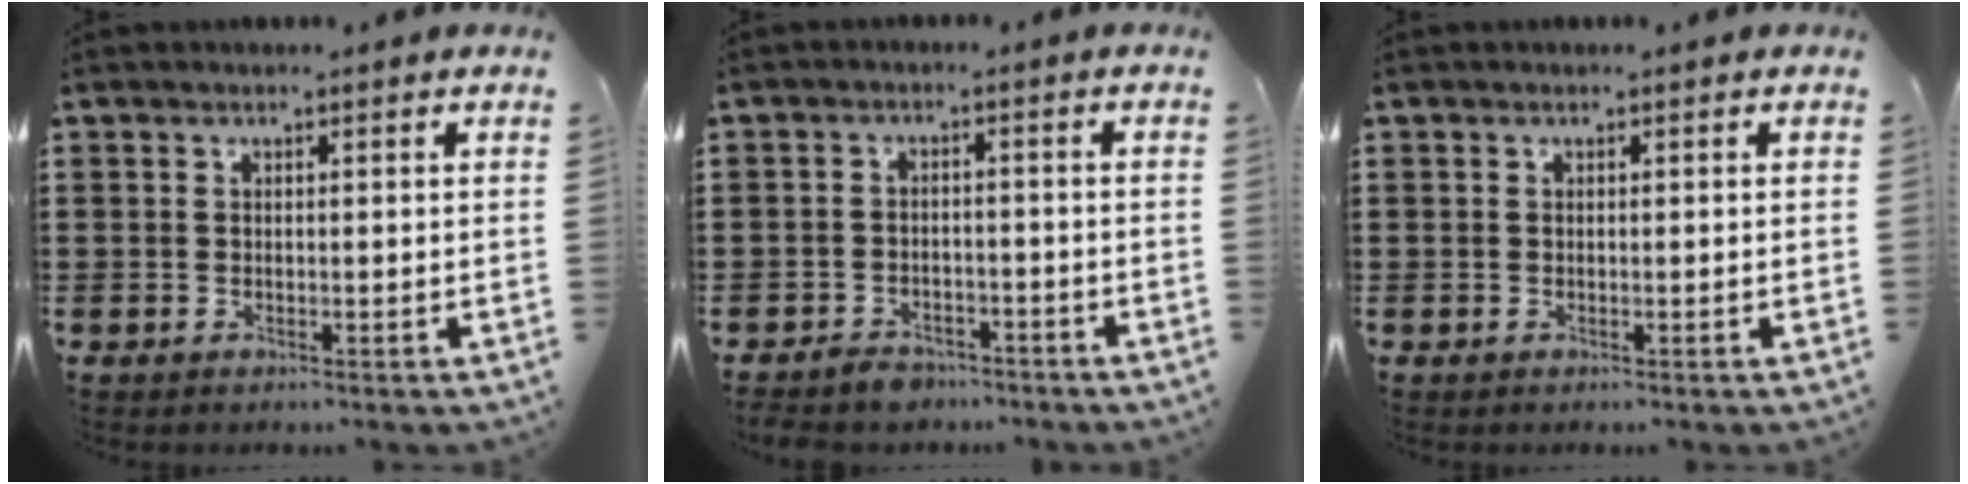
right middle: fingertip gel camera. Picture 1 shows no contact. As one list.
[{"total": 2.7, "force": [-2.5, 0.8, 0.1], "torque": [-0.009, 0.005, -0.054]}, {"total": 0.0}]